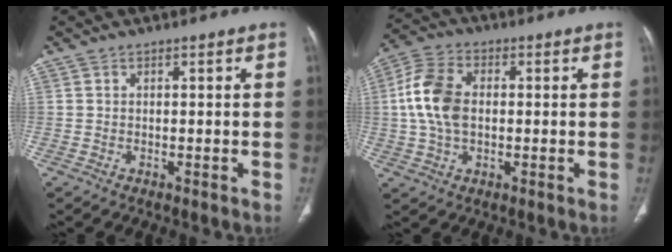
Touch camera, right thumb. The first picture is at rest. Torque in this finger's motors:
{"motor_torque": [0.43, 0.52, 0.59, -0.50, 0.36]}